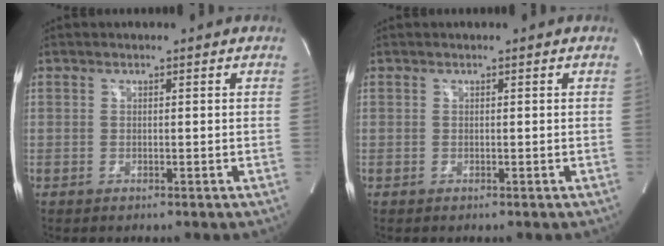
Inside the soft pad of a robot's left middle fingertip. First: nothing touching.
{"total": 0.0}